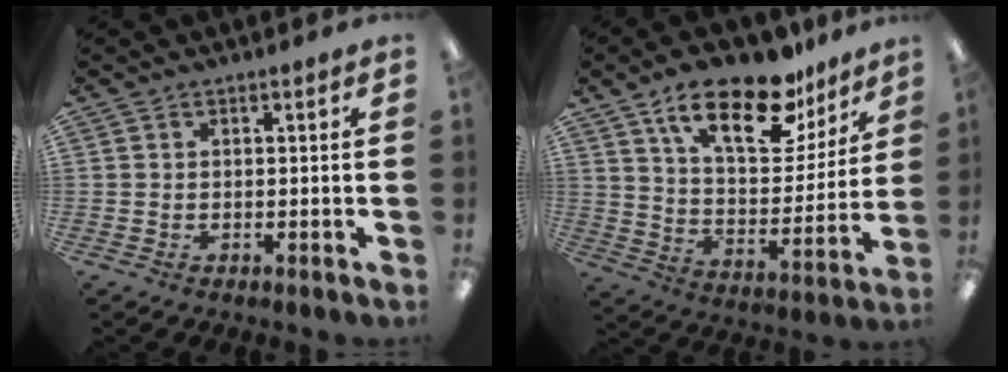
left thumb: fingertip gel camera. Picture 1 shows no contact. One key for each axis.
{"total": 21.8, "fx": 14.1, "fy": 9.3, "fz": 13.7, "tx": -0.214, "ty": -0.078, "tz": 0.238}